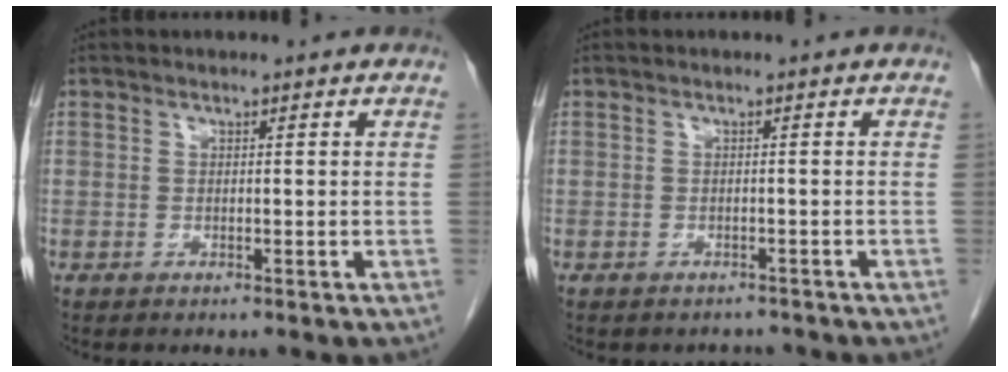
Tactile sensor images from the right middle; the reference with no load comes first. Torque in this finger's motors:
{"motor_torque": [0.06, 0.03, -0.04, 0.00]}